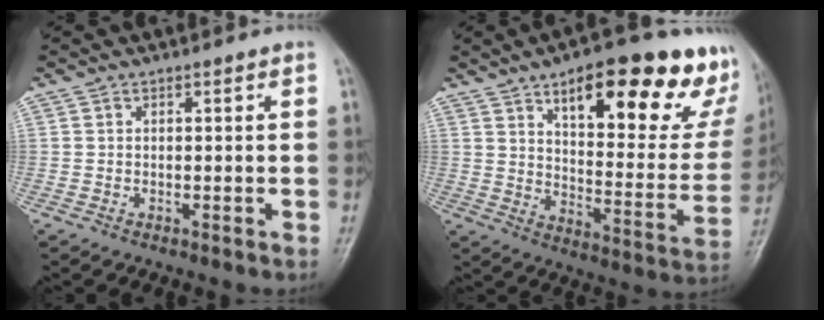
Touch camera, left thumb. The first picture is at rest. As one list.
[{"total": 28.1, "force": [16.0, 9.8, 20.9], "torque": [-0.238, -0.051, 0.229]}]